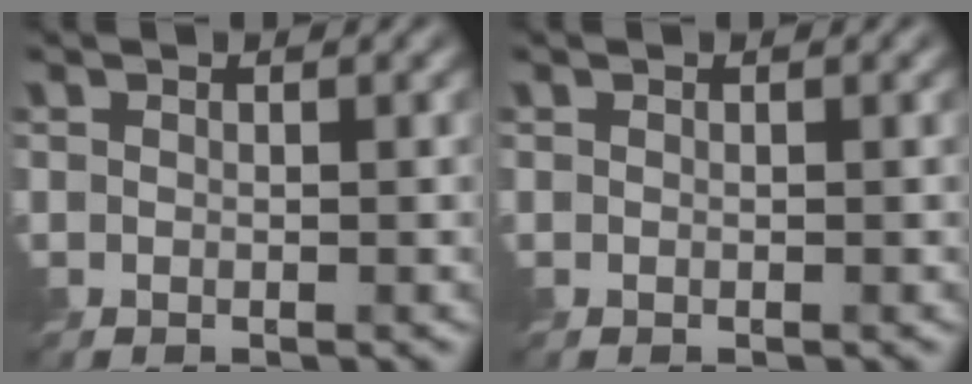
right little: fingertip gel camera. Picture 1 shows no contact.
{"total": 0.0}